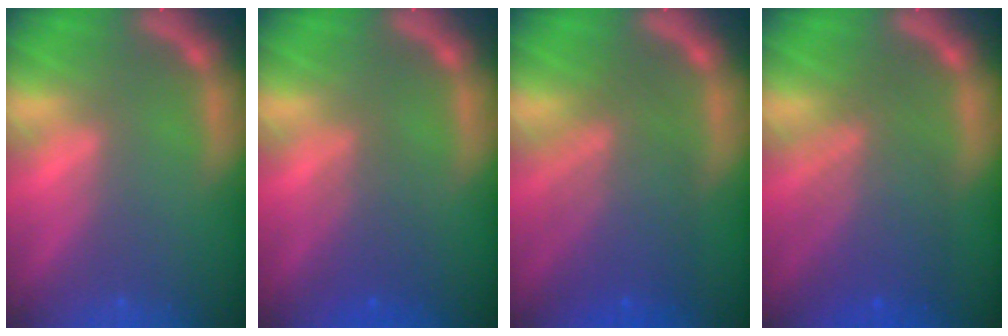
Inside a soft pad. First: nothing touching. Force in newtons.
{"total": 3.0}
{"total": 7.1}
{"total": 6.6}